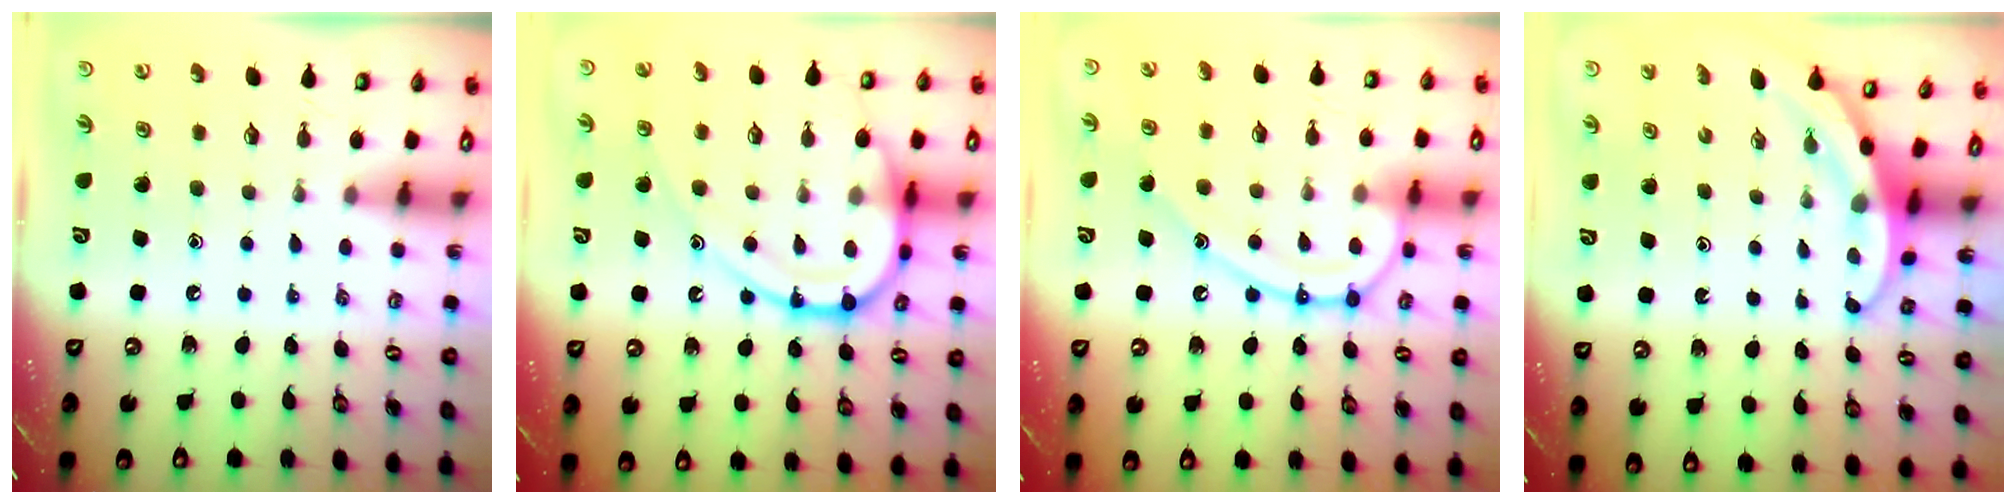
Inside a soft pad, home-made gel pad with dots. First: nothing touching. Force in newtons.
{"total": 16.5, "press": 16.4, "slide": 2.0}
{"total": 14.1, "press": 14.0, "slide": 1.6}
{"total": 2.9, "press": 2.9, "slide": 0.1}